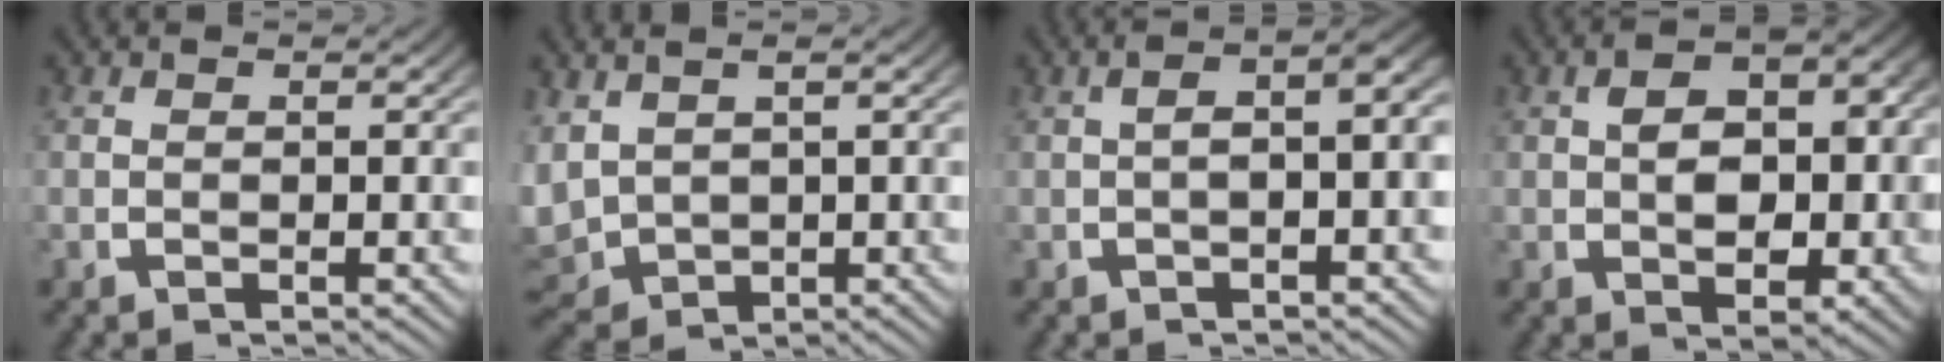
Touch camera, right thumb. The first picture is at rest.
{"total": 7.2, "force": [-0.5, 5.9, 4.1], "torque": [-0.118, -0.037, 0.016]}
{"total": 5.7, "force": [0.6, 2.2, 5.2], "torque": [-0.063, 0.024, 0.002]}
{"total": 6.7, "force": [0.2, 4.3, 5.1], "torque": [-0.082, -0.026, 0.018]}